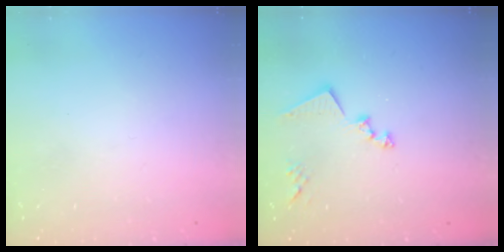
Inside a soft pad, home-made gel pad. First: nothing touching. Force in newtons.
{"total": 13.5, "press": 13.5, "slide": 0.7}